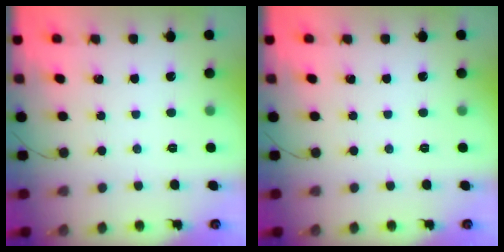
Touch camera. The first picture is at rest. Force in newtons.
{"total": 0.0}